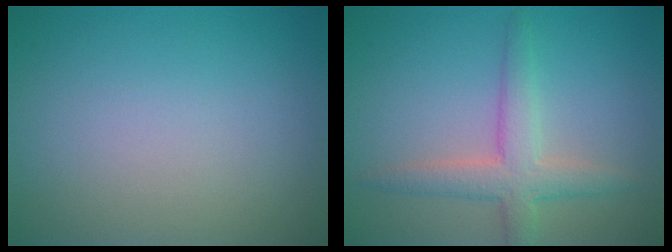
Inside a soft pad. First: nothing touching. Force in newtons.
{"total": 3.7, "press": 3.7, "slide": 0.2}